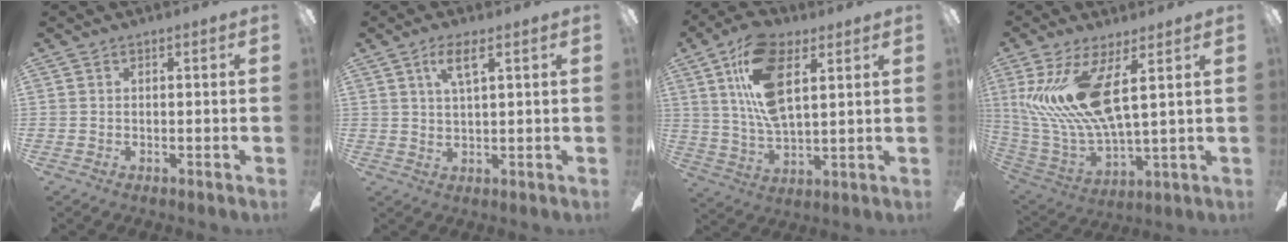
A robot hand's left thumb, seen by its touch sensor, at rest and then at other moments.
{"total": 5.4, "force": [2.7, 1.4, 4.4], "torque": [-0.085, -0.002, 0.043]}
{"total": 16.1, "force": [7.0, 7.4, 12.4], "torque": [-0.247, -0.009, 0.125]}
{"total": 17.4, "force": [6.7, 6.4, 14.8], "torque": [-0.316, -0.029, 0.110]}